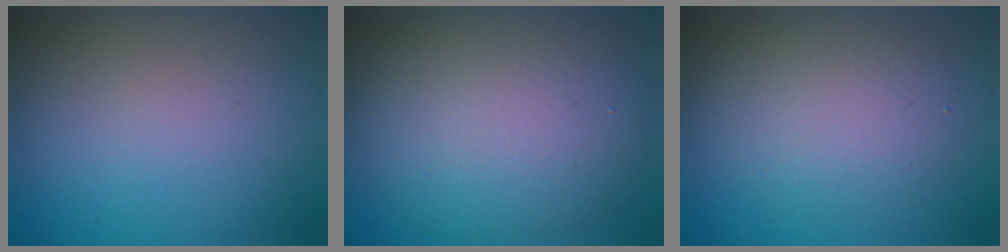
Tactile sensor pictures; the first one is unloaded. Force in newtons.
{"total": 10.5, "press": 10.5, "slide": 0.5}
{"total": 4.5, "press": 4.5, "slide": 0.4}